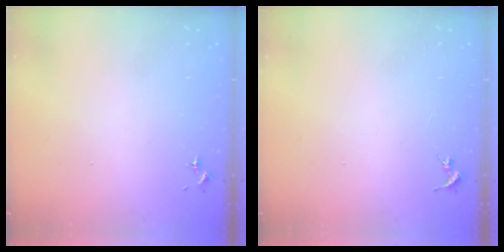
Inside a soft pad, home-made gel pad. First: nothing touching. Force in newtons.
{"total": 0.0}